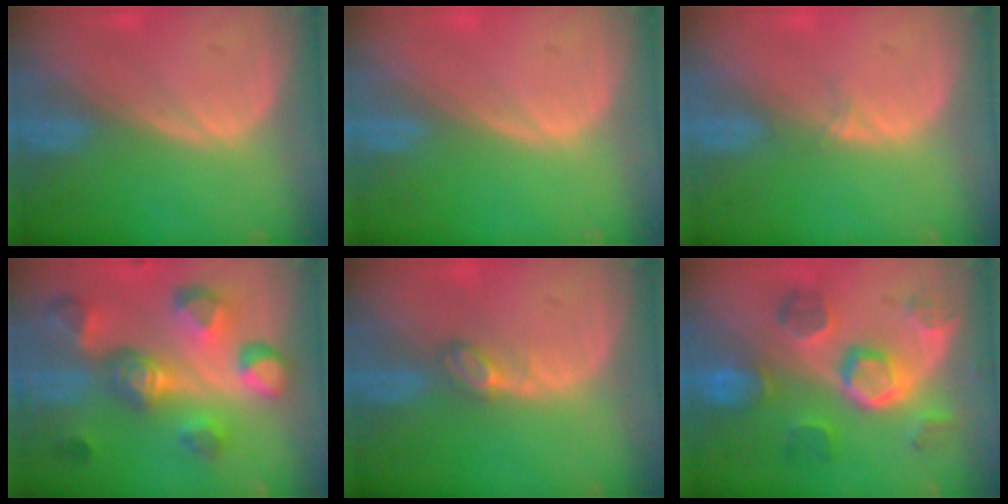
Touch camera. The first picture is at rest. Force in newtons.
{"total": 0.0}
{"total": 0.9, "press": 0.6, "slide": 0.7}
{"total": 11.1, "press": 10.0, "slide": 4.8}
{"total": 2.2, "press": 2.2, "slide": 0.3}
{"total": 8.9, "press": 8.9, "slide": 0.7}